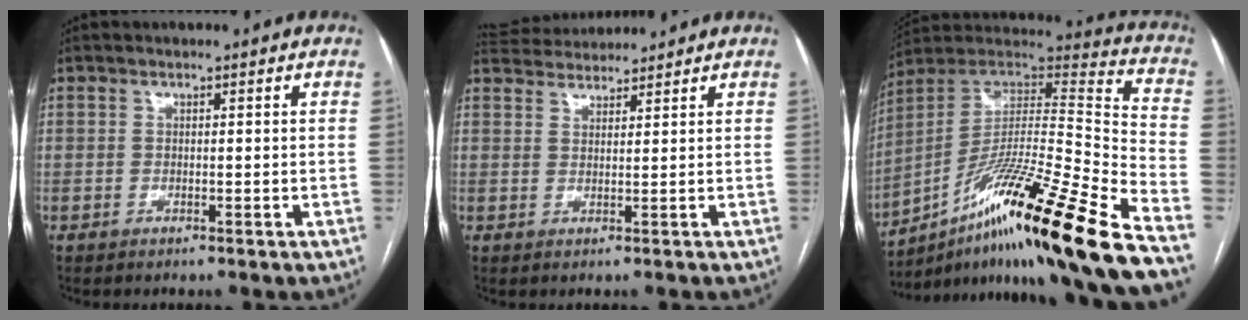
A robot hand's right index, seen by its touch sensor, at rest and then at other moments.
{"total": 5.1, "force": [5.0, 0.7, 0.8], "torque": [-0.022, 0.038, 0.080]}
{"total": 29.6, "force": [-19.1, -0.4, 22.6], "torque": [-0.310, -0.008, -0.330]}